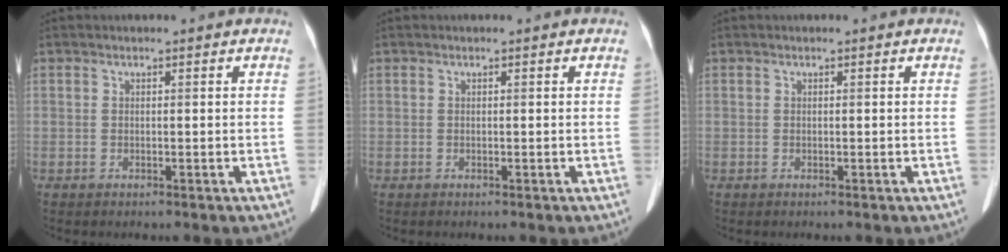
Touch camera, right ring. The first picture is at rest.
{"total": 0.0}
{"total": 0.0}